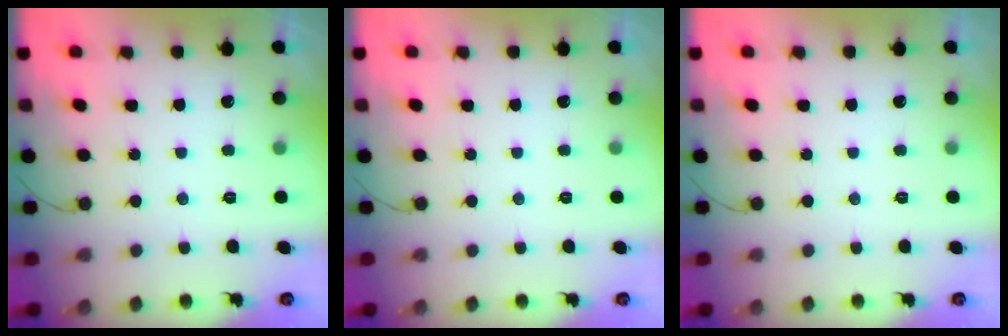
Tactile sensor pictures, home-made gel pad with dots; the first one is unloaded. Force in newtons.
{"total": 0.0}
{"total": 0.0}